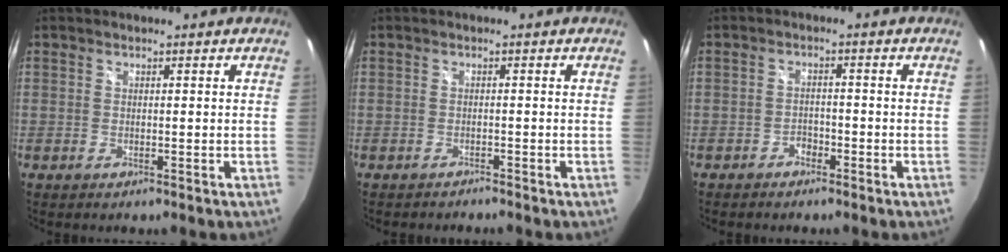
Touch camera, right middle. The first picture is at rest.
{"total": 1.0, "force": [-1.0, 0.1, 0.0], "torque": [-0.002, -0.006, -0.014]}
{"total": 1.9, "force": [-1.4, 1.2, 0.4], "torque": [-0.010, 0.005, -0.022]}